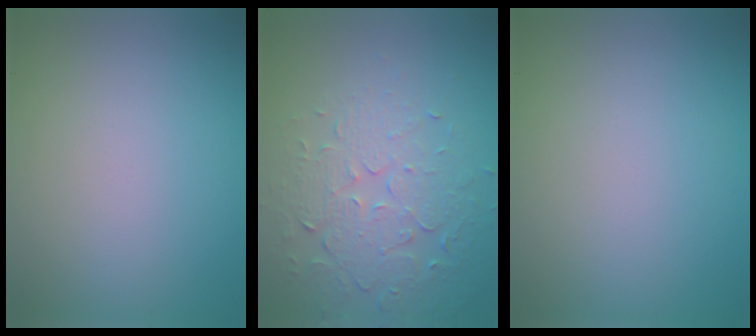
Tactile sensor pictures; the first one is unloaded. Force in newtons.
{"total": 5.2, "press": 3.7, "slide": 3.7}
{"total": 0.0}